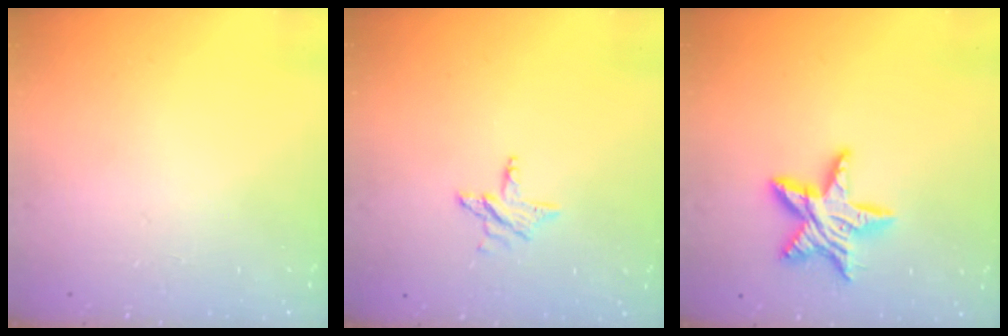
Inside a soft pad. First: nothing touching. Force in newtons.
{"total": 4.4, "press": 4.4, "slide": 0.4}
{"total": 11.5, "press": 11.4, "slide": 0.7}